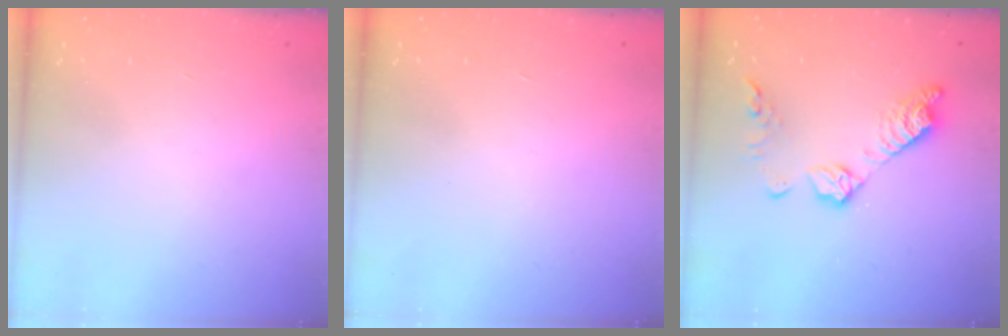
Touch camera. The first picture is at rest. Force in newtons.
{"total": 0.0}
{"total": 12.1, "press": 12.0, "slide": 0.6}